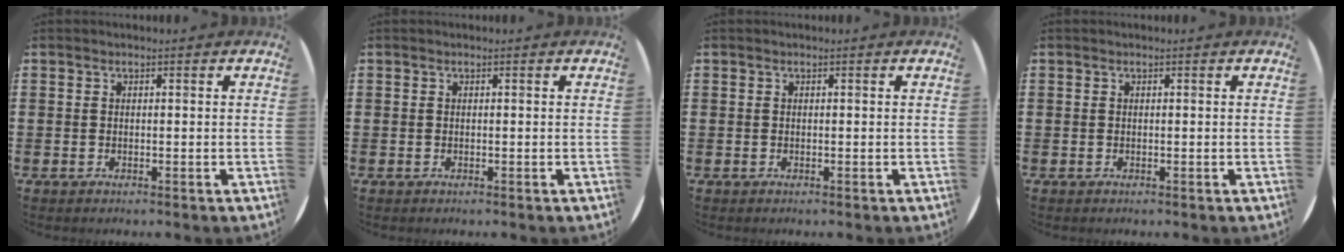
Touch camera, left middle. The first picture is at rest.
{"total": 0.0}
{"total": 0.0}
{"total": 0.0}